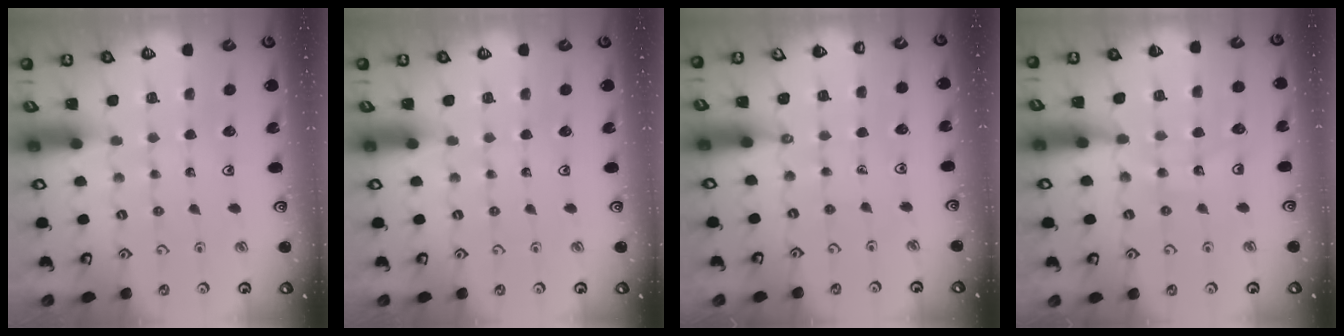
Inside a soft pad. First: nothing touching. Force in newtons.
{"total": 0.0}
{"total": 1.3, "press": 1.2, "slide": 0.3}
{"total": 12.2, "press": 11.8, "slide": 2.8}